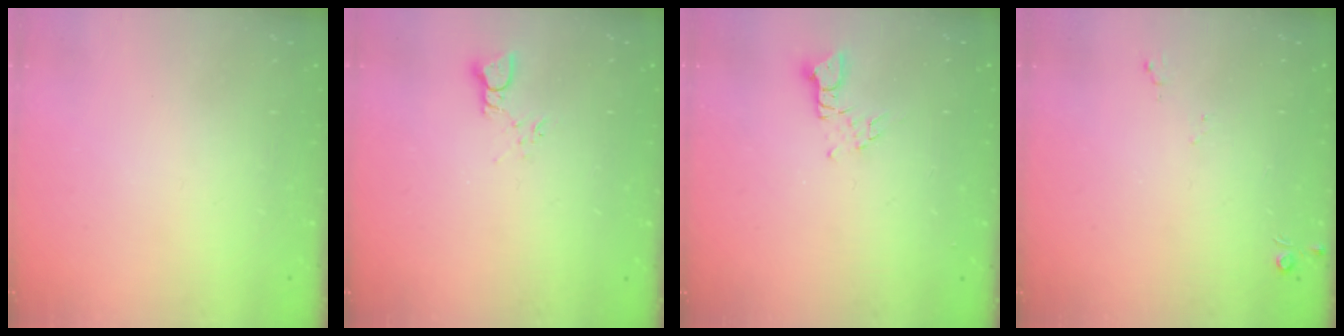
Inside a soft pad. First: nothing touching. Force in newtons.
{"total": 2.2, "press": 2.2, "slide": 0.1}
{"total": 2.5, "press": 2.5, "slide": 0.3}
{"total": 4.9, "press": 4.8, "slide": 0.7}